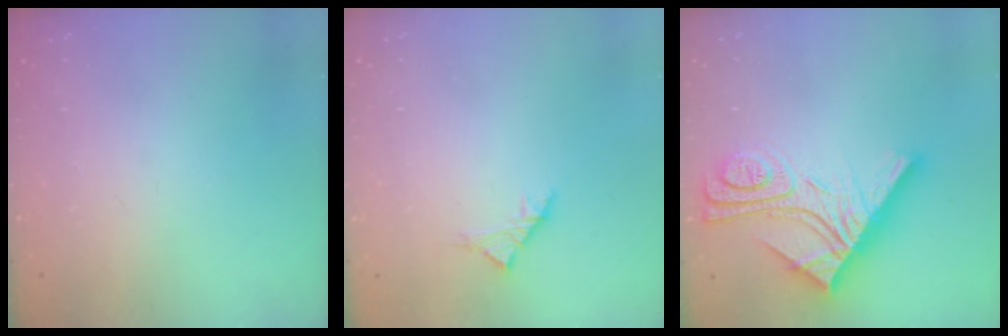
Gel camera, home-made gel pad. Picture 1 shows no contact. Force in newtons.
{"total": 2.8, "press": 2.6, "slide": 0.8}
{"total": 21.9, "press": 21.8, "slide": 2.1}